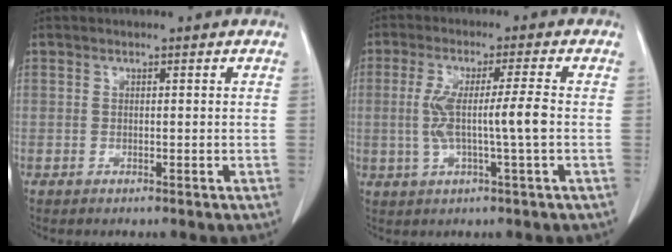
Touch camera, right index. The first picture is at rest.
{"total": 7.5, "force": [-0.6, -0.3, 7.5], "torque": [-0.148, 0.005, -0.008]}